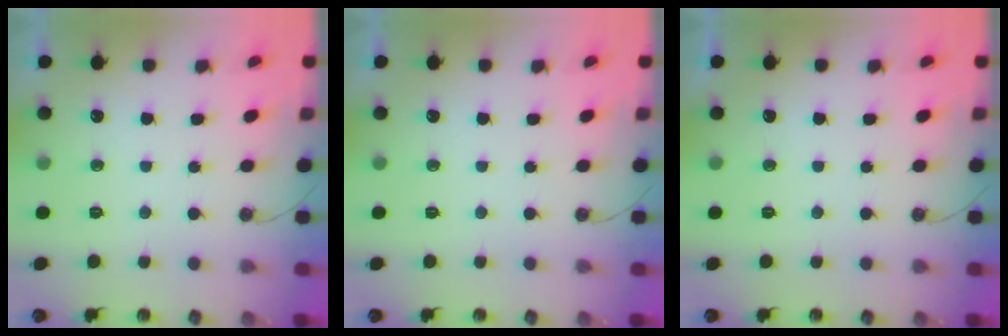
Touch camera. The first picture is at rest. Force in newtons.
{"total": 0.0}
{"total": 0.0}